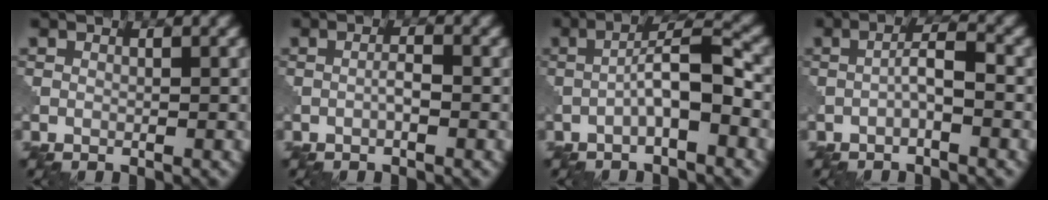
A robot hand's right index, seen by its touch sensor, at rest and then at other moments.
{"total": 1.2, "force": [-0.5, 0.2, 1.1], "torque": [-0.021, 0.004, -0.010]}
{"total": 4.8, "force": [-1.5, 1.0, 4.5], "torque": [-0.078, 0.018, -0.033]}
{"total": 2.3, "force": [-0.8, 0.4, 2.1], "torque": [-0.040, 0.011, -0.020]}